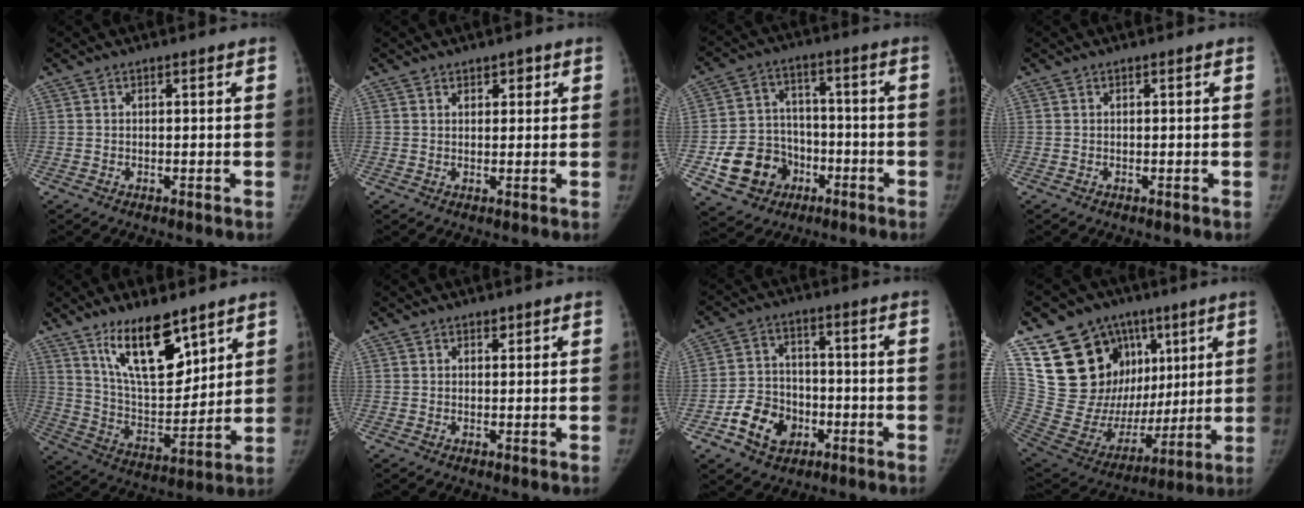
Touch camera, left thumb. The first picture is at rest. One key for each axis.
{"total": 2.2, "fx": 1.3, "fy": 1.4, "fz": 1.1, "tx": 0.004, "ty": -0.006, "tz": 0.018}
{"total": 12.8, "fx": -4.9, "fy": 10.9, "fz": 4.6, "tx": -0.054, "ty": 0.036, "tz": -0.072}
{"total": 0.0}
{"total": 16.3, "fx": 10.6, "fy": 6.3, "fz": 10.7, "tx": -0.146, "ty": -0.070, "tz": 0.201}
{"total": 1.1, "fx": 0.8, "fy": 0.7, "fz": 0.3, "tx": 0.004, "ty": -0.005, "tz": 0.010}
{"total": 9.9, "fx": -4.2, "fy": 7.7, "fz": 4.7, "tx": -0.054, "ty": 0.022, "tz": -0.072}
{"total": 26.7, "fx": 10.2, "fy": 19.1, "fz": 15.5, "tx": -0.209, "ty": 0.010, "tz": 0.196}